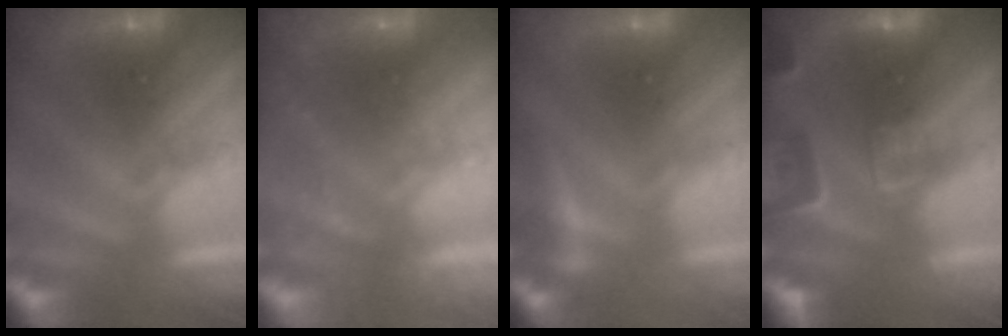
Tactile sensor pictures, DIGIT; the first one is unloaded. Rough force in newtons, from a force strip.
{"total": 2.2}
{"total": 2.9}
{"total": 9.3}